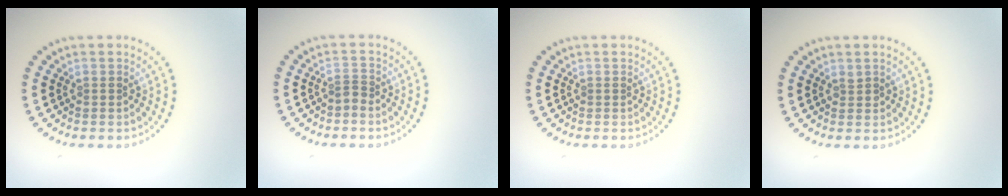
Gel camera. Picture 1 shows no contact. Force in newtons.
{"total": 0.7, "press": 0.4, "slide": 0.6}
{"total": 0.0}
{"total": 0.5, "press": 0.5, "slide": 0.1}